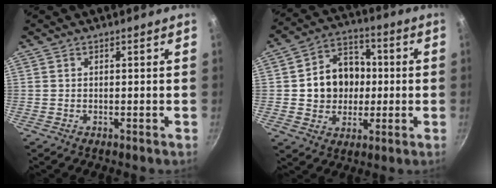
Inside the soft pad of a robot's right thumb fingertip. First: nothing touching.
{"total": 12.8, "force": [0.2, 10.9, 6.8], "torque": [-0.074, 0.020, 0.002]}